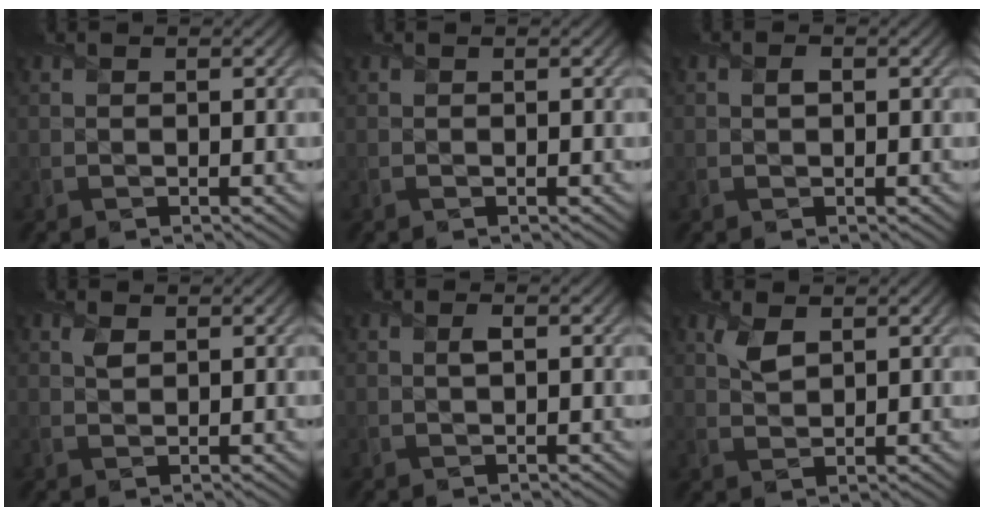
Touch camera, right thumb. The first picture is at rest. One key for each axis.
{"total": 0.0}
{"total": 0.9, "fx": 0.1, "fy": 0.6, "fz": 0.6, "tx": -0.013, "ty": 0.001, "tz": 0.001}
{"total": 1.3, "fx": 0.9, "fy": 0.6, "fz": 0.7, "tx": -0.020, "ty": 0.002, "tz": 0.016}
{"total": 0.9, "fx": 0.2, "fy": 0.3, "fz": 0.8, "tx": -0.017, "ty": 0.003, "tz": 0.003}
{"total": 2.6, "fx": 1.5, "fy": 1.1, "fz": 1.8, "tx": -0.047, "ty": 0.003, "tz": 0.031}